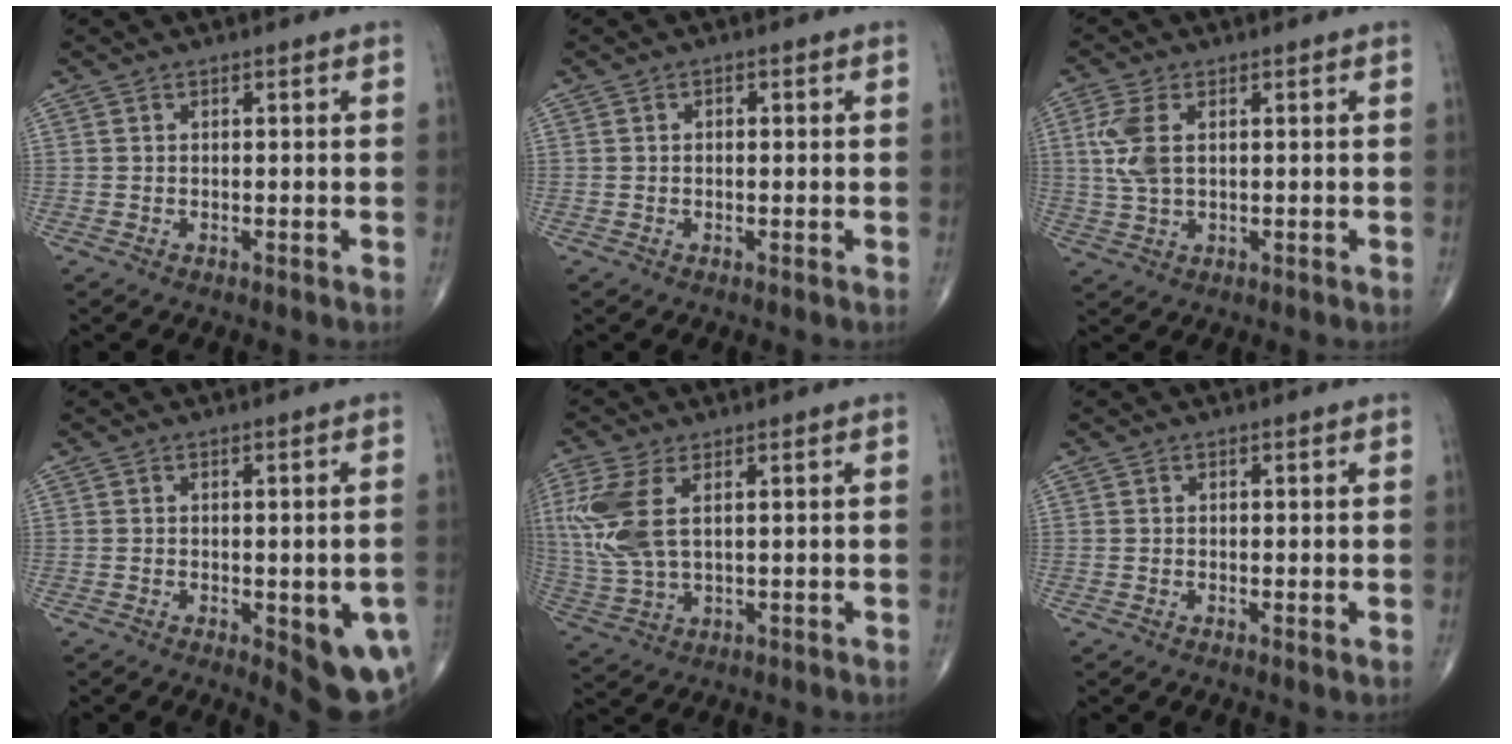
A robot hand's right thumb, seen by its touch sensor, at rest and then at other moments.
{"total": 0.9, "force": [0.1, 0.6, 0.7], "torque": [-0.011, 0.004, 0.001]}
{"total": 6.3, "force": [1.4, 3.3, 5.1], "torque": [-0.126, 0.004, 0.031]}
{"total": 10.7, "force": [-3.1, 4.0, 9.5], "torque": [-0.096, -0.006, -0.026]}
{"total": 10.8, "force": [2.9, 5.2, 9.0], "torque": [-0.236, -0.002, 0.069]}
{"total": 0.5, "force": [0.0, 0.2, 0.5], "torque": [-0.012, -0.003, -0.003]}